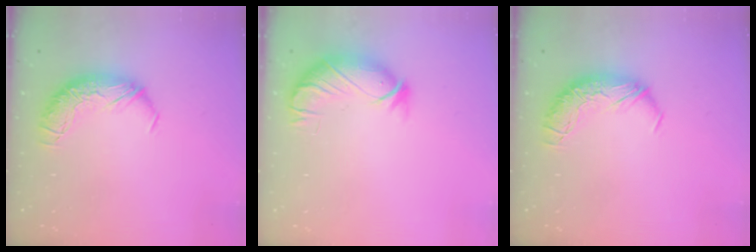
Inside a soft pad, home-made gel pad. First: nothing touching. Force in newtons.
{"total": 3.8, "press": 3.3, "slide": 1.9}
{"total": 0.0}